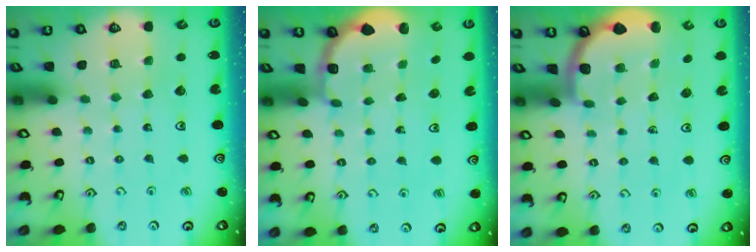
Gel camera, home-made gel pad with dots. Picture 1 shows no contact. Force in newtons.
{"total": 1.9, "press": 1.7, "slide": 0.7}
{"total": 1.8, "press": 1.8, "slide": 0.0}